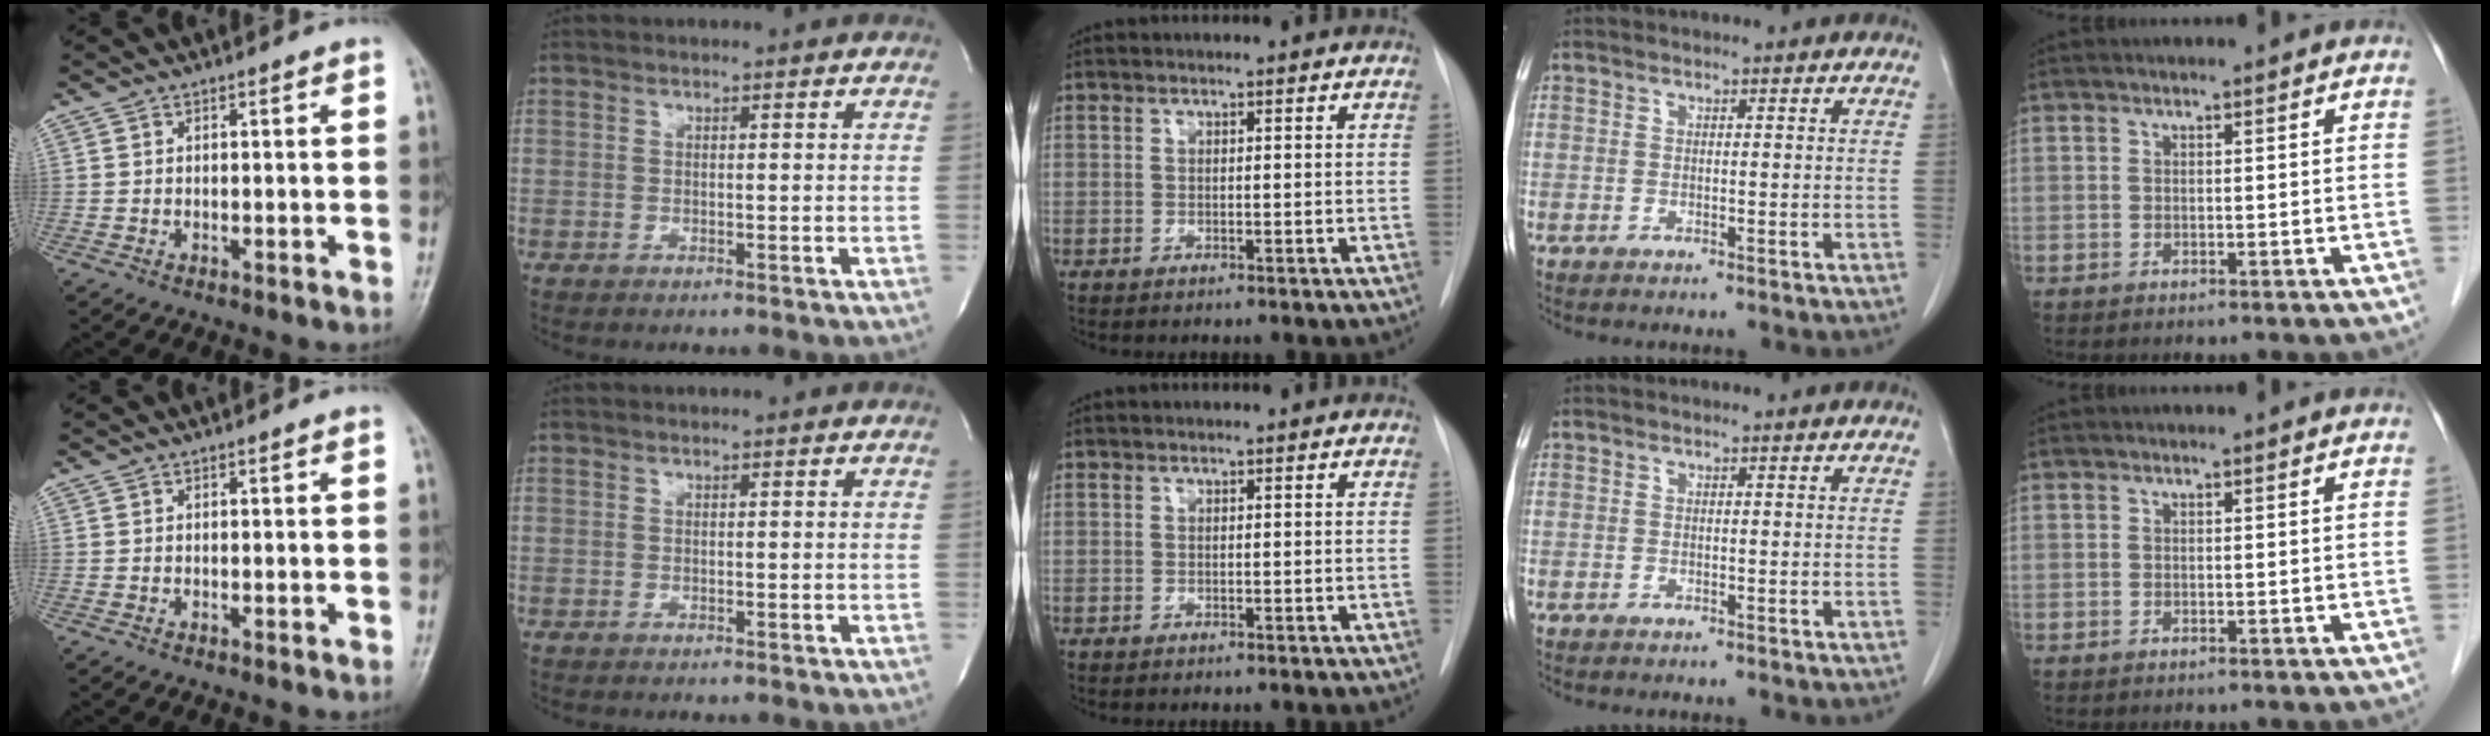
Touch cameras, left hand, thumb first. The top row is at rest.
{}